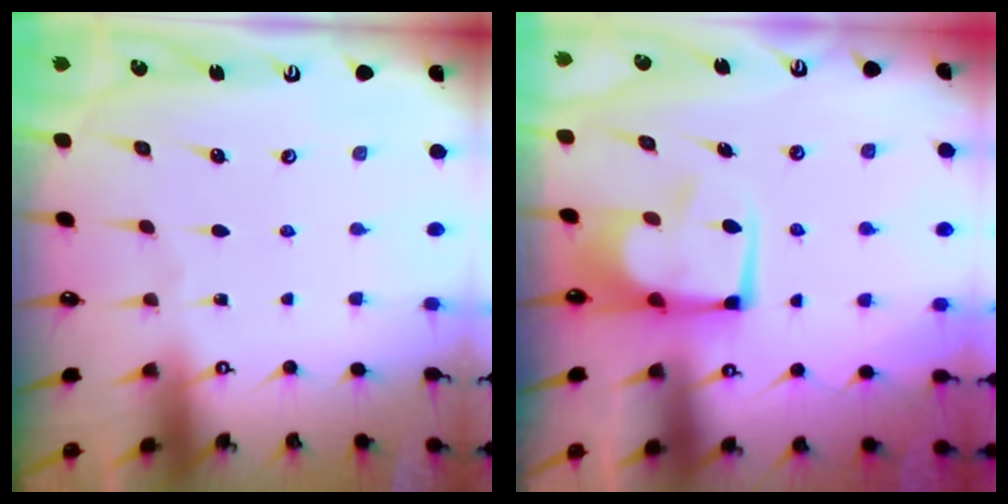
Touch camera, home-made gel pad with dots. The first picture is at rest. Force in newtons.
{"total": 3.3, "press": 3.2, "slide": 0.8}